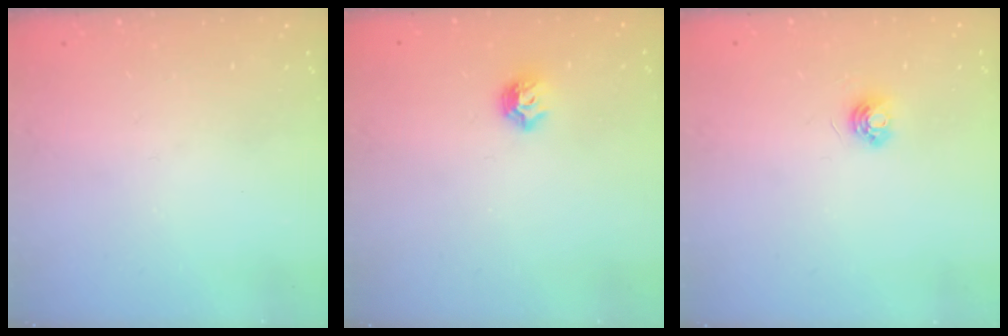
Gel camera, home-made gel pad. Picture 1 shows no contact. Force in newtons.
{"total": 6.5, "press": 6.5, "slide": 0.9}
{"total": 4.7, "press": 4.7, "slide": 0.5}